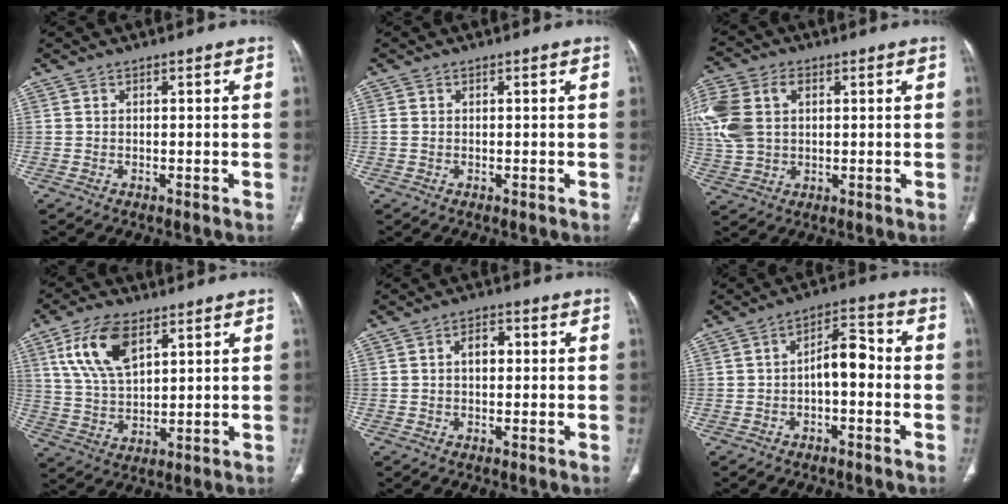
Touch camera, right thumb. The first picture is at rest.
{"total": 0.8, "force": [0.1, 0.7, 0.5], "torque": [-0.013, 0.002, 0.004]}
{"total": 15.0, "force": [3.1, 10.7, 10.0], "torque": [-0.252, 0.015, 0.063]}
{"total": 12.1, "force": [5.7, 6.1, 8.8], "torque": [-0.163, -0.015, 0.115]}
{"total": 3.9, "force": [0.5, 2.5, 3.0], "torque": [-0.041, 0.013, 0.005]}
{"total": 7.2, "force": [-1.1, 3.6, 6.1], "torque": [-0.081, 0.036, -0.025]}